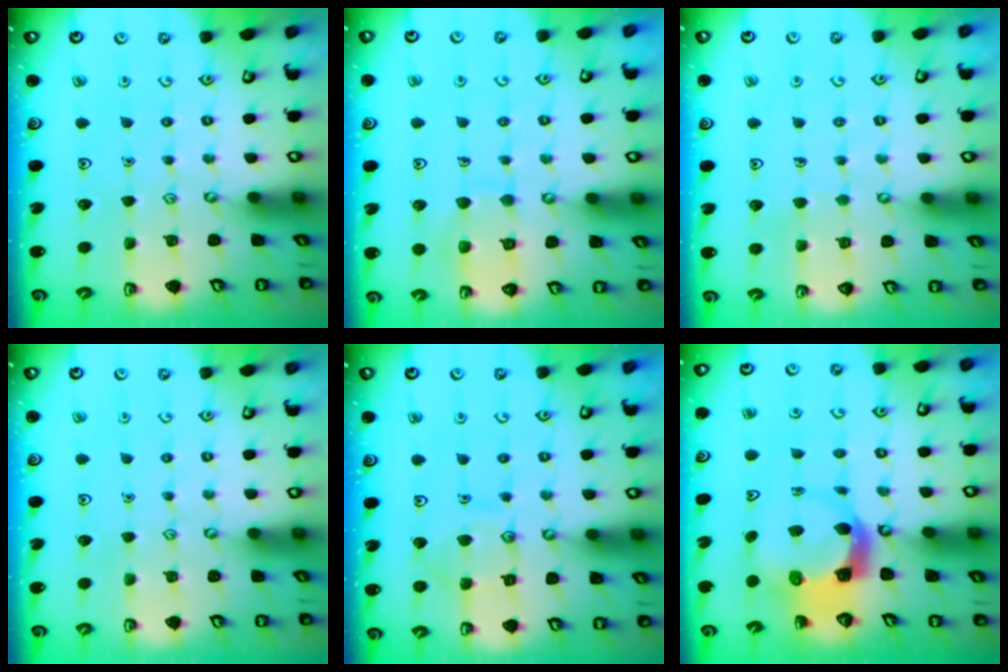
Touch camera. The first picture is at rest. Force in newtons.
{"total": 9.3, "press": 9.3, "slide": 0.8}
{"total": 4.4, "press": 4.4, "slide": 0.3}
{"total": 0.0}
{"total": 10.2, "press": 10.1, "slide": 0.9}
{"total": 5.6, "press": 5.5, "slide": 0.6}